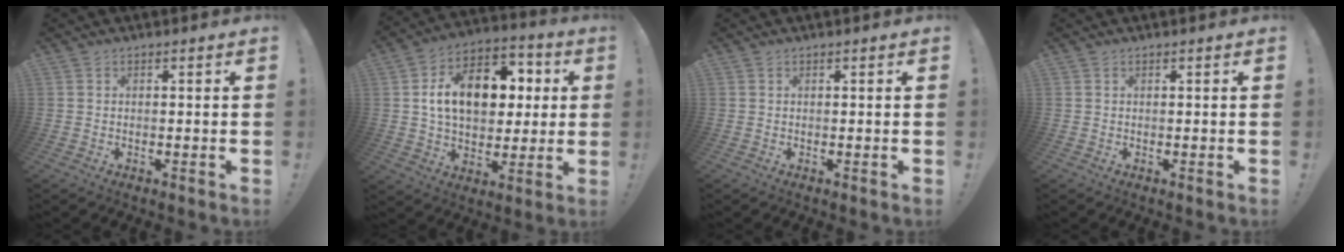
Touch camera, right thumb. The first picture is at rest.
{"total": 17.7, "force": [3.6, 12.1, 12.4], "torque": [-0.182, -0.002, 0.065]}
{"total": 0.0}
{"total": 0.0}